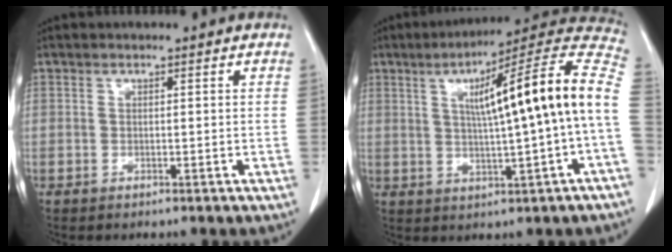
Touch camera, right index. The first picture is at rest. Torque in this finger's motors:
{"motor_torque": [2.08, -0.06, 0.86, 0.21]}